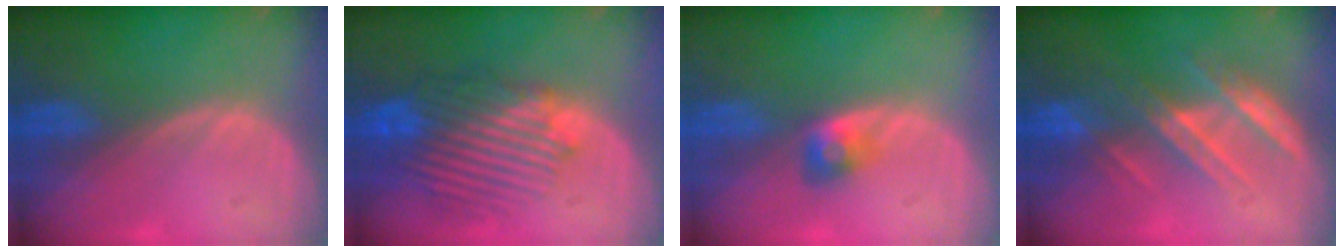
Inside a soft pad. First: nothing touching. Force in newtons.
{"total": 10.4, "press": 9.3, "slide": 4.6}
{"total": 2.8, "press": 2.6, "slide": 1.2}
{"total": 7.3, "press": 6.6, "slide": 3.2}